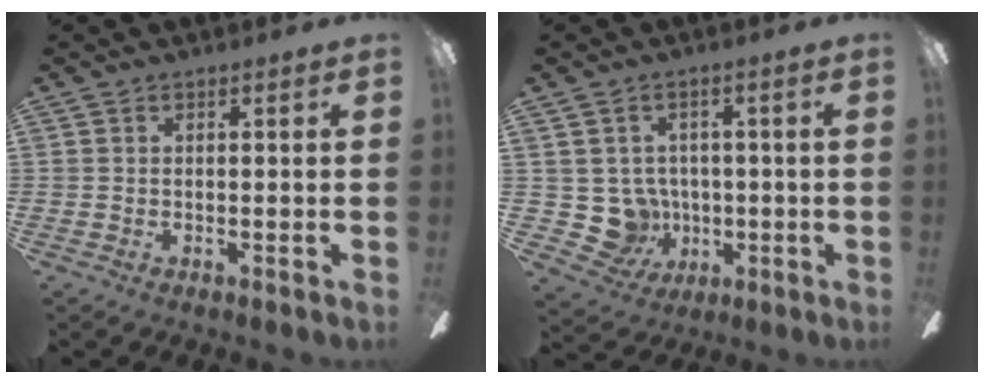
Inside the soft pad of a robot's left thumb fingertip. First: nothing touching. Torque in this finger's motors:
{"motor_torque": [0.15, 0.74, -0.18, 0.01, 0.01]}